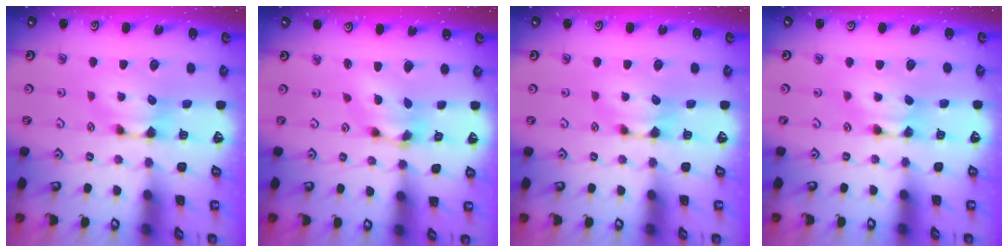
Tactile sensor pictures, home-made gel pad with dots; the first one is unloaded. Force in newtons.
{"total": 6.1, "press": 5.9, "slide": 1.8}
{"total": 0.0}
{"total": 1.8, "press": 1.8, "slide": 0.1}